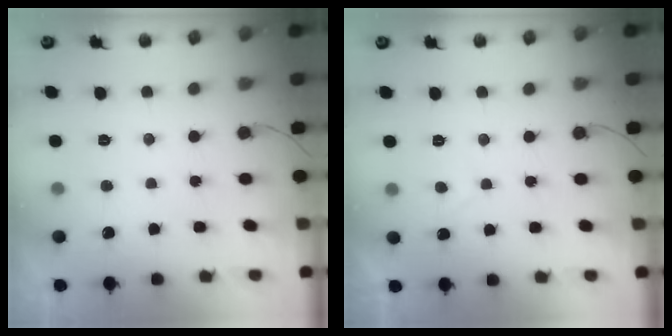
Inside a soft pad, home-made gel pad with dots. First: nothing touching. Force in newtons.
{"total": 0.8, "press": 0.6, "slide": 0.4}